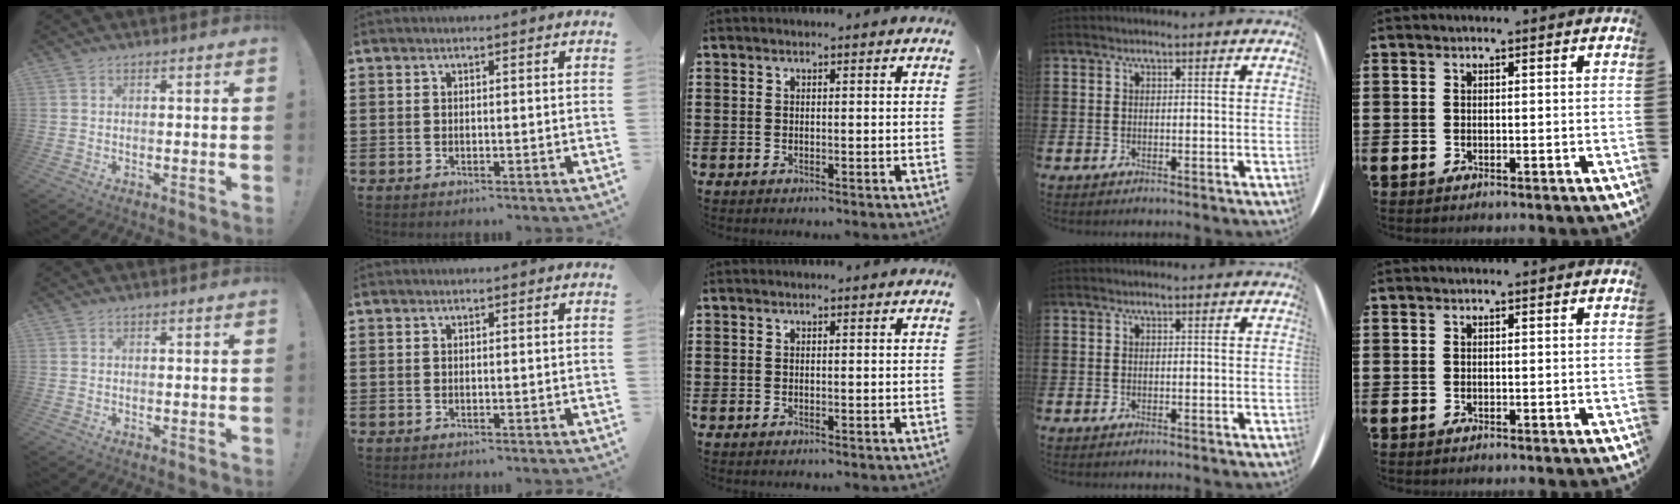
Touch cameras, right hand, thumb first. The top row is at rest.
{}